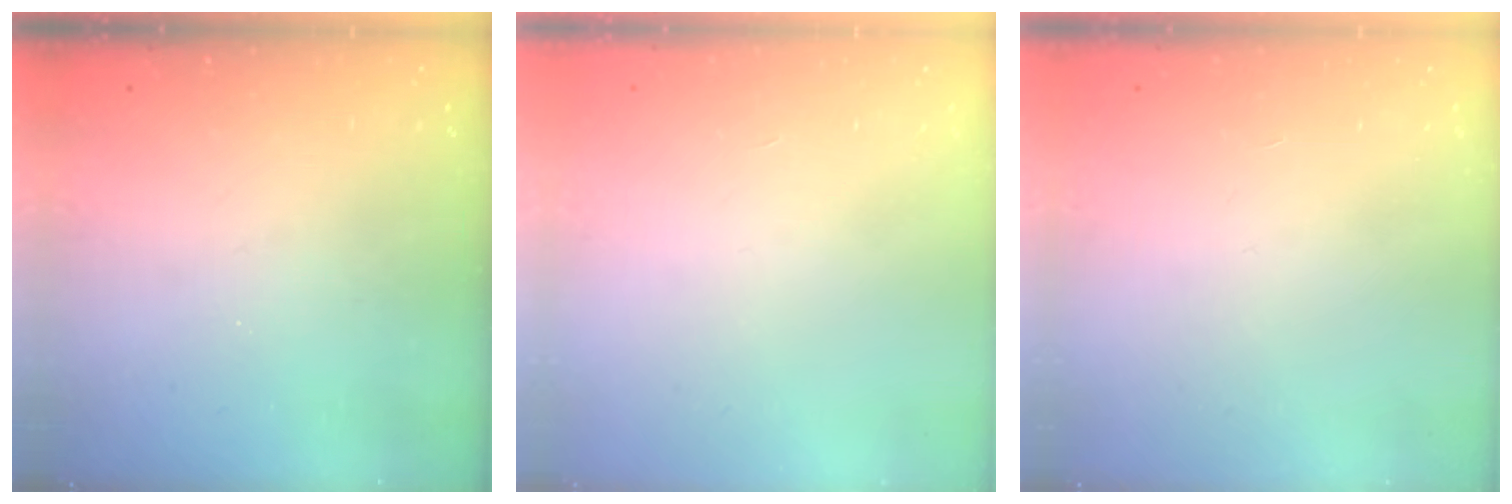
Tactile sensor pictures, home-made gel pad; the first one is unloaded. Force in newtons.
{"total": 0.0}
{"total": 0.0}